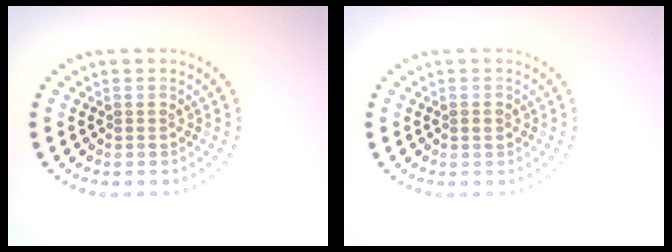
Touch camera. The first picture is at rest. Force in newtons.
{"total": 0.9, "press": 0.9, "slide": 0.1}